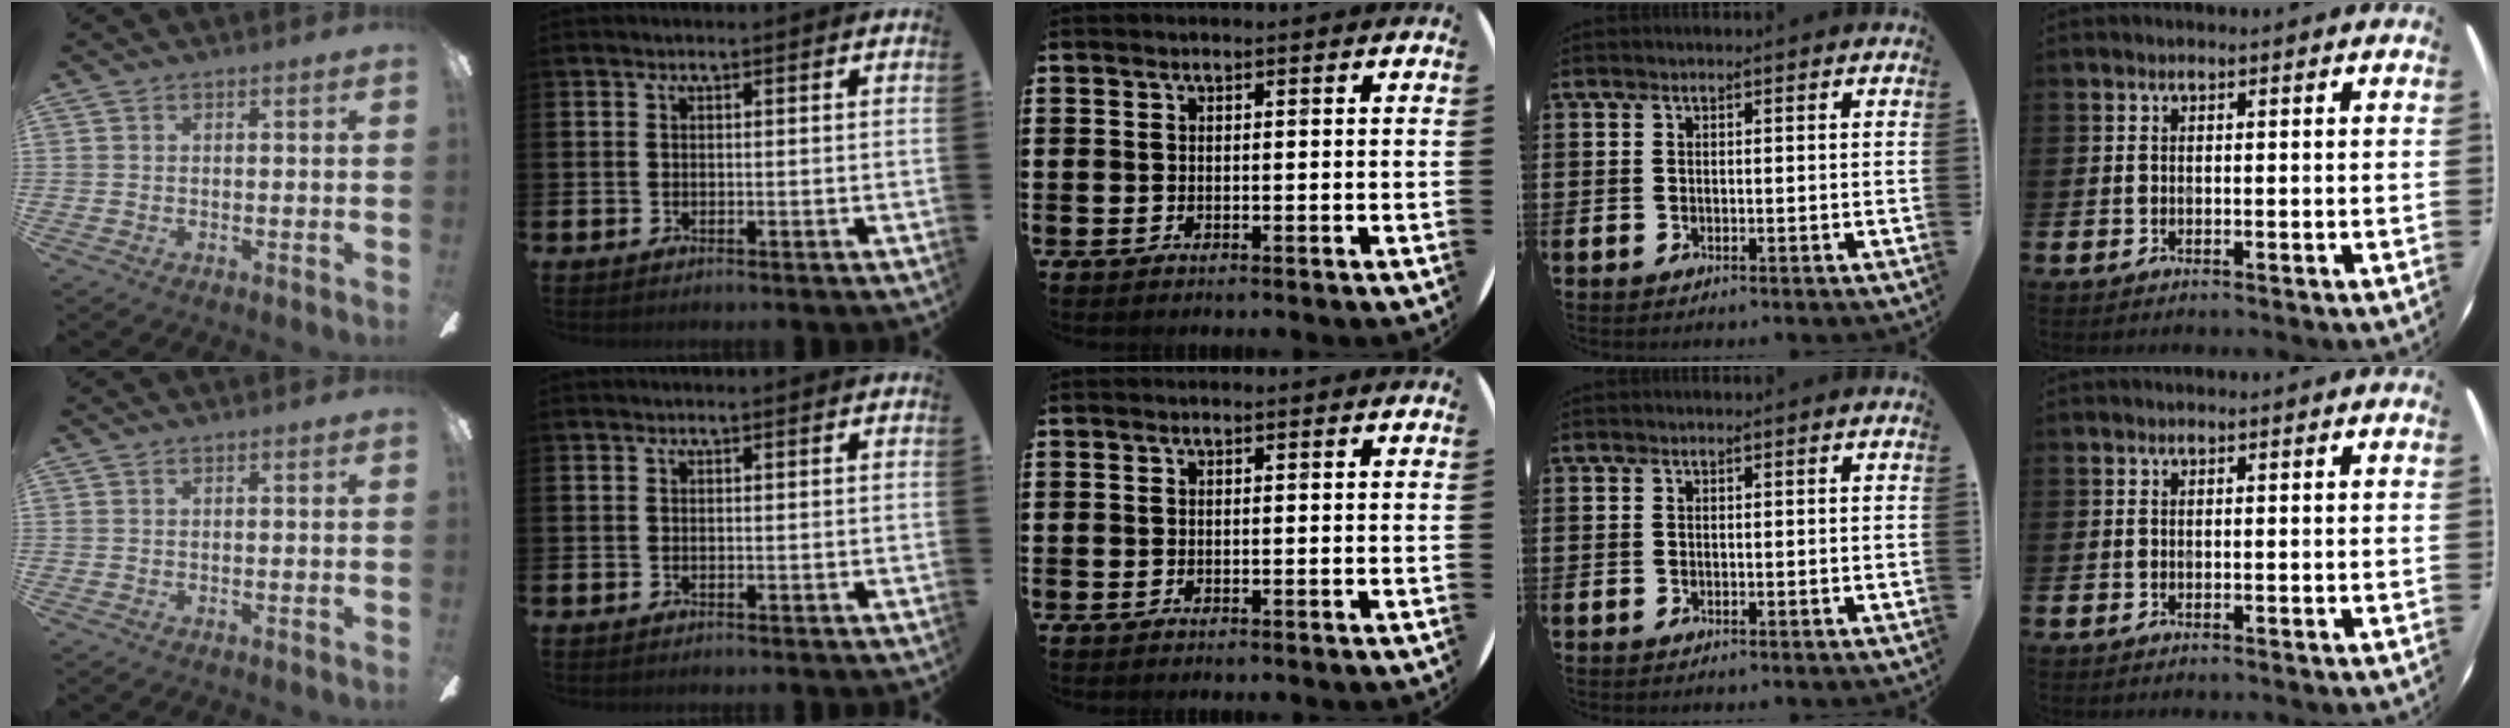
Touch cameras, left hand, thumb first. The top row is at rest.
{}